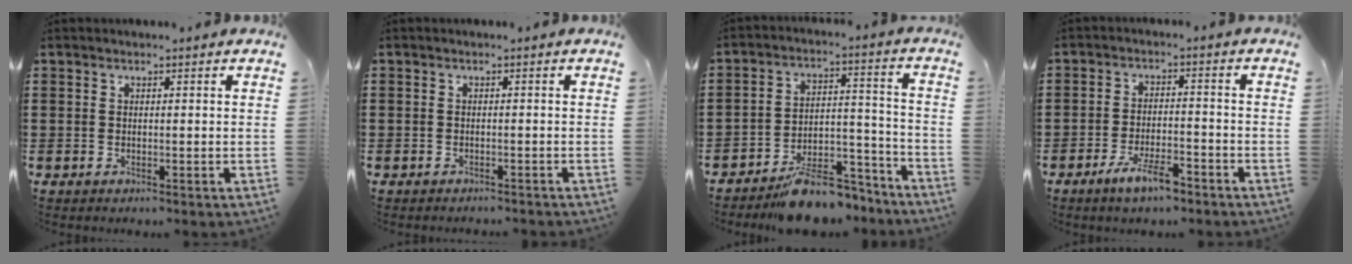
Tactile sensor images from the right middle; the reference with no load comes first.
{"total": 0.6, "force": [-0.5, 0.1, -0.2], "torque": [0.003, 0.004, -0.013]}
{"total": 8.9, "force": [-7.9, 2.5, 3.3], "torque": [-0.038, 0.038, -0.144]}
{"total": 5.3, "force": [-3.5, 1.3, 3.7], "torque": [-0.068, 0.002, -0.063]}